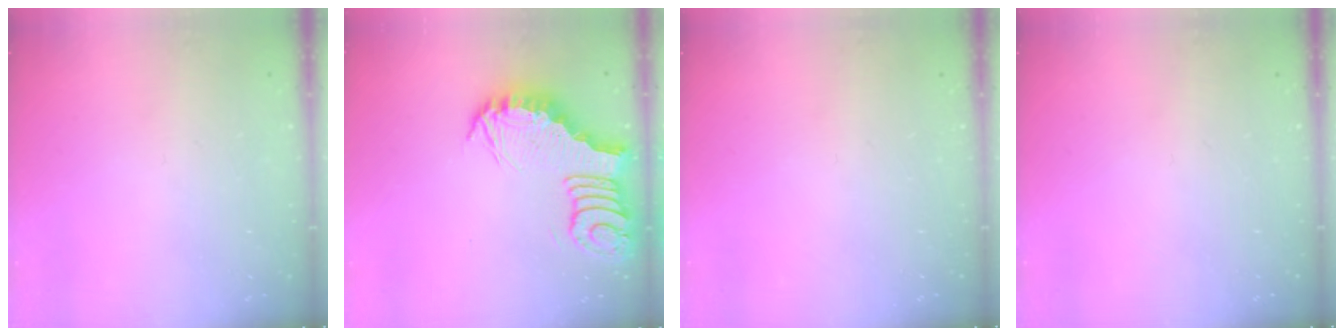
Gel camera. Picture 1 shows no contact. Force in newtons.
{"total": 5.2, "press": 5.1, "slide": 0.8}
{"total": 0.0}
{"total": 0.0}